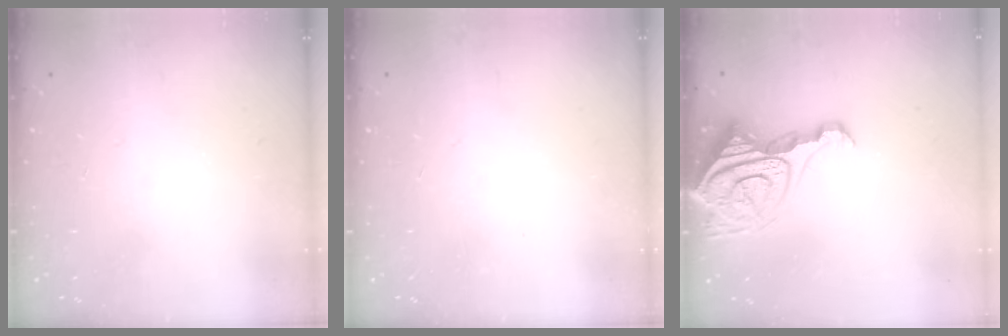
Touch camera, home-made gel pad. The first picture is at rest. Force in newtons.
{"total": 0.0}
{"total": 15.2, "press": 15.2, "slide": 1.4}